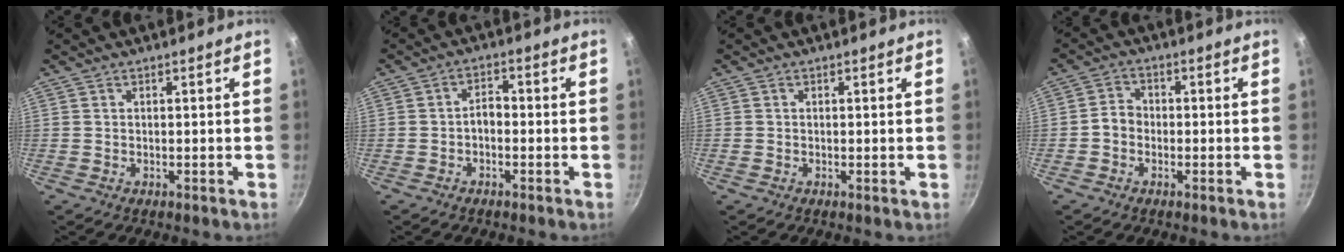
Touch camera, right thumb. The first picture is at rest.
{"total": 2.8, "force": [-1.0, 1.8, 2.0], "torque": [-0.022, 0.018, -0.021]}
{"total": 0.0}
{"total": 3.3, "force": [-1.0, 2.8, 1.5], "torque": [-0.014, 0.020, -0.027]}